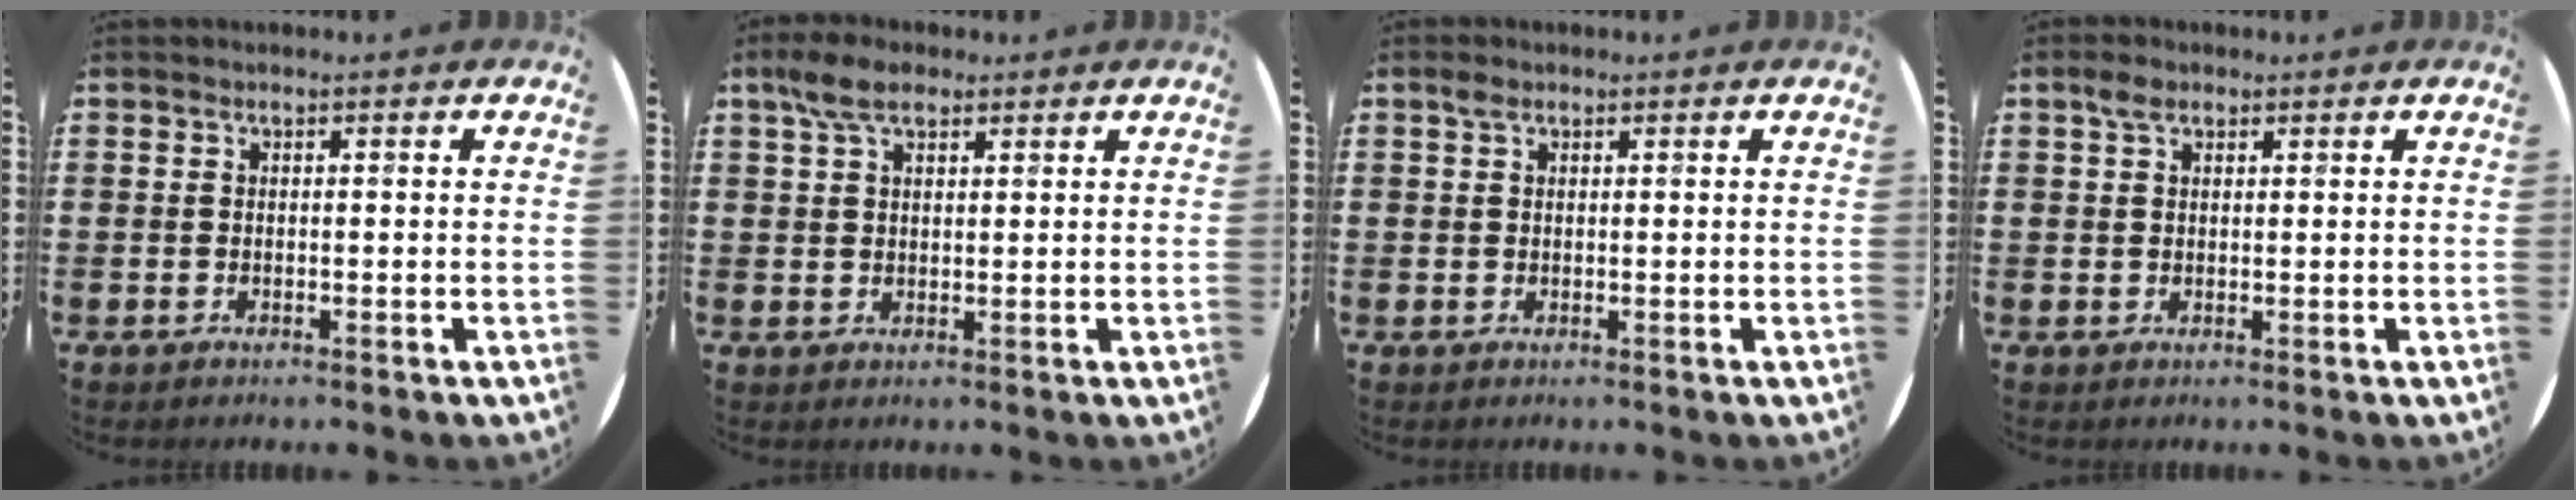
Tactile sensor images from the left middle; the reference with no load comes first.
{"total": 4.6, "force": [3.2, 2.2, 2.5], "torque": [-0.048, 0.005, 0.057]}
{"total": 1.1, "force": [0.7, 0.7, 0.5], "torque": [-0.004, 0.002, 0.011]}
{"total": 2.1, "force": [1.4, 1.2, 1.1], "torque": [-0.016, 0.003, 0.024]}